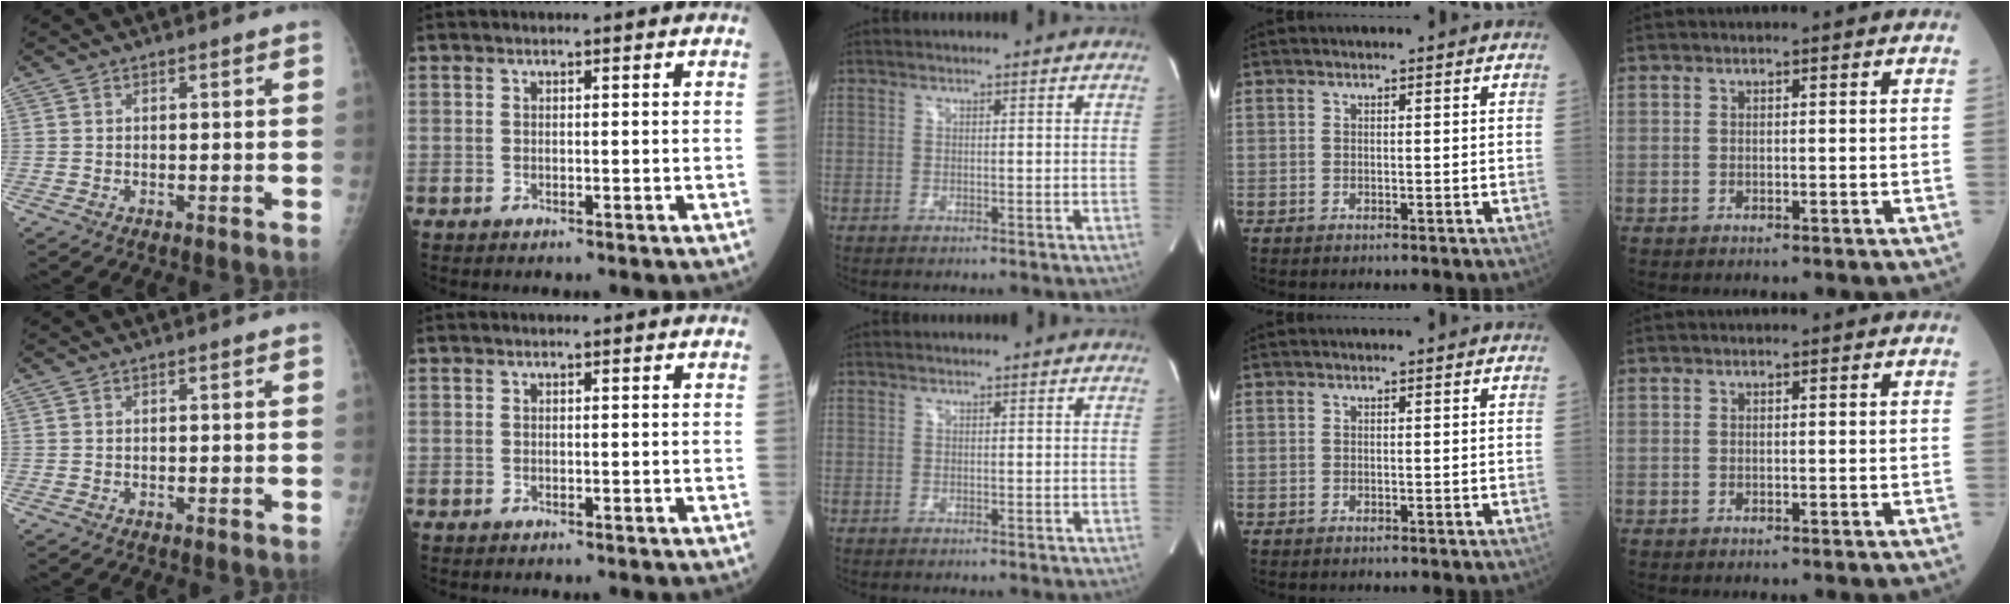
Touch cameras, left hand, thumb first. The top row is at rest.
{}